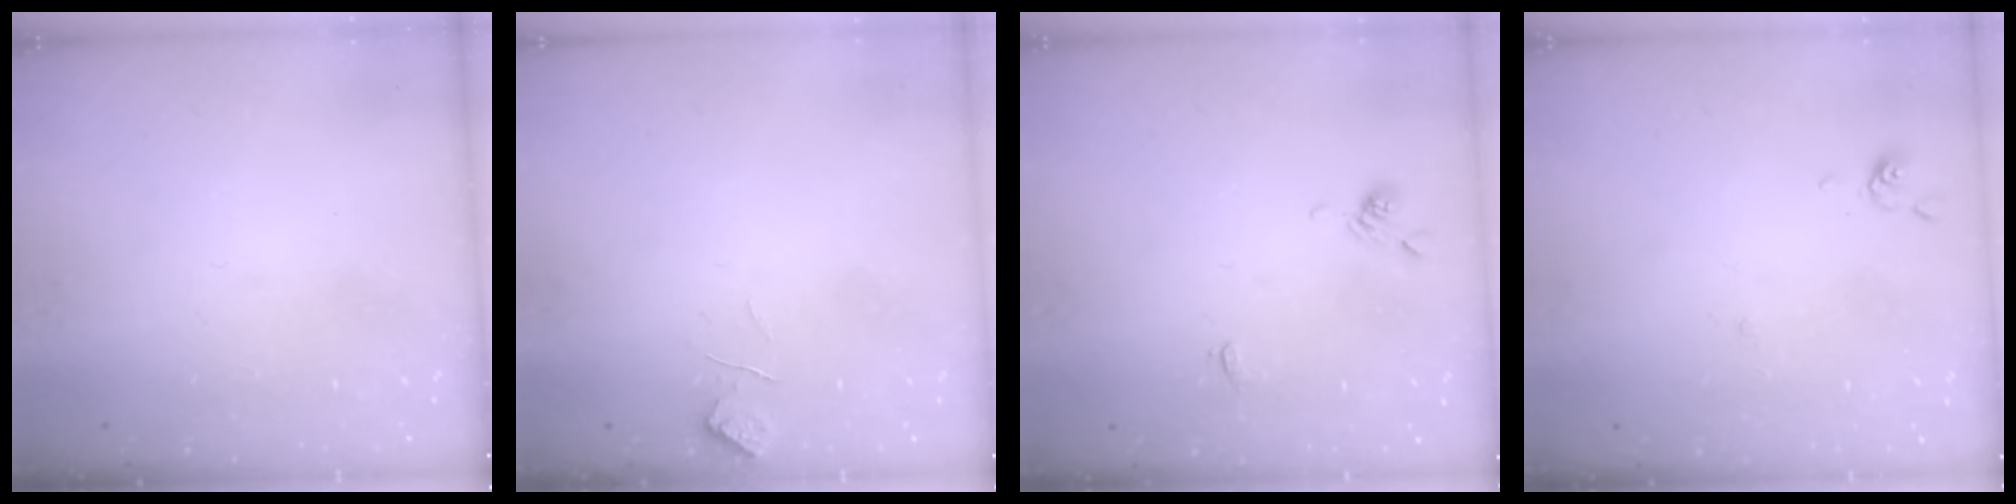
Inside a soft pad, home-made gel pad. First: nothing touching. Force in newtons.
{"total": 1.0, "press": 0.7, "slide": 0.6}
{"total": 1.1, "press": 1.0, "slide": 0.4}
{"total": 1.0, "press": 1.0, "slide": 0.2}